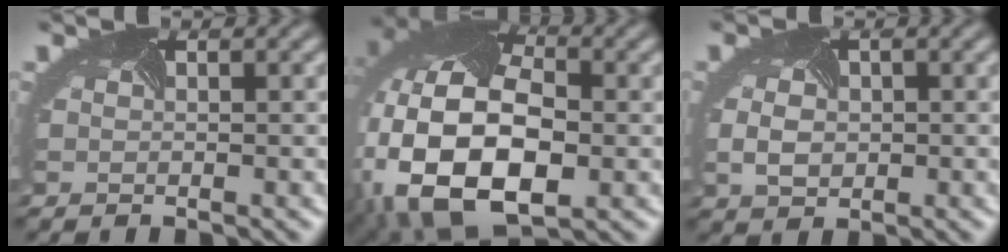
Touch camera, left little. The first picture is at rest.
{"total": 17.0, "force": [-3.4, 11.1, 12.4], "torque": [-0.243, -0.025, -0.043]}
{"total": 2.0, "force": [-0.5, 1.6, 1.2], "torque": [-0.035, -0.008, 0.002]}